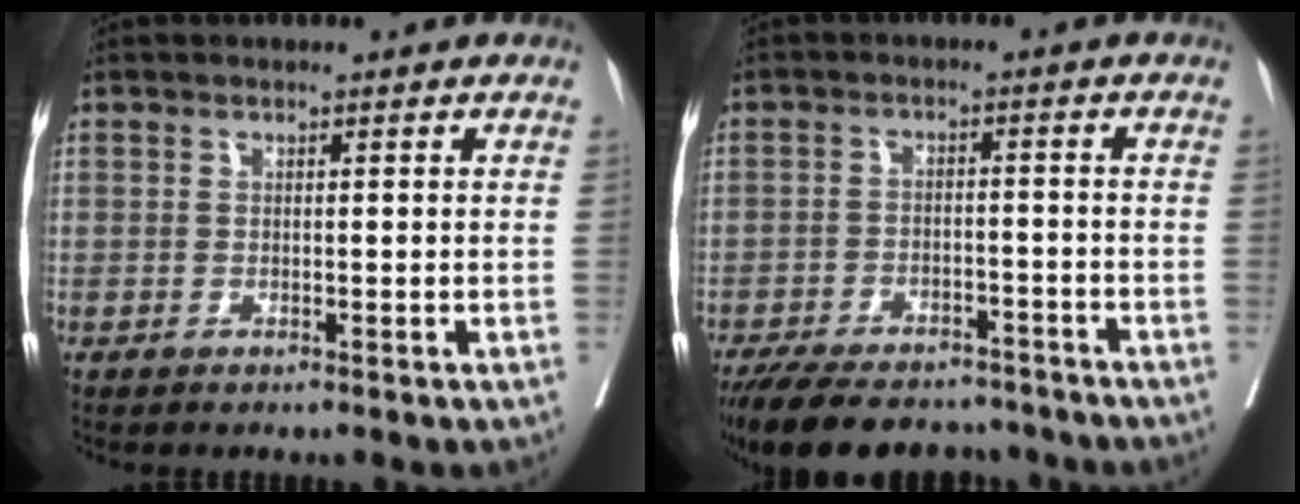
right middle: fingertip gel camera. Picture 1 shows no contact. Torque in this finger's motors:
{"motor_torque": [1.08, -1.06, 0.41, 0.06]}